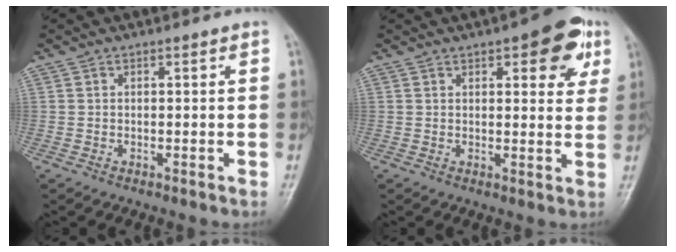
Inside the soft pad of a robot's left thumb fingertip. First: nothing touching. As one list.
[{"total": 9.5, "force": [4.5, 3.9, 7.4], "torque": [-0.058, -0.011, 0.048]}]